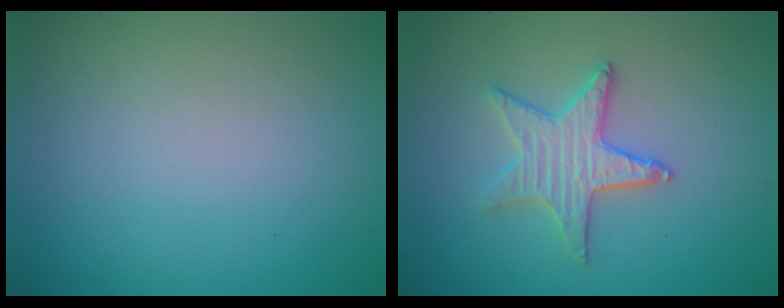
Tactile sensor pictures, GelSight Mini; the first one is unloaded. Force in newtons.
{"total": 3.1, "press": 3.1, "slide": 0.4}